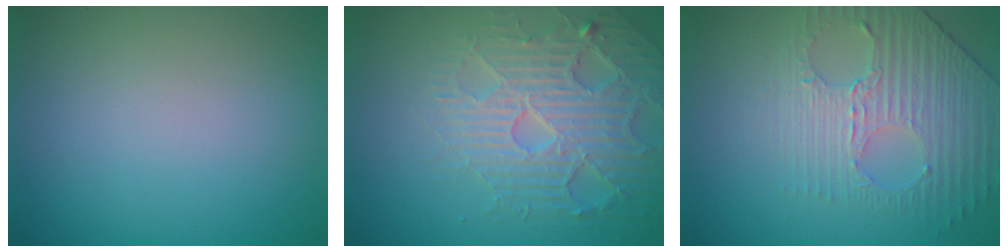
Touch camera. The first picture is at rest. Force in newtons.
{"total": 4.9, "press": 4.8, "slide": 1.0}
{"total": 3.8, "press": 3.6, "slide": 1.3}